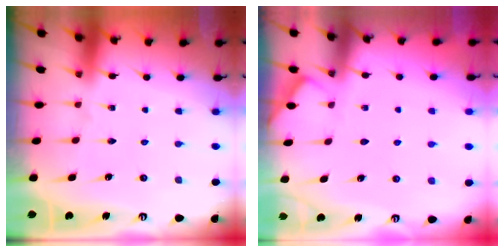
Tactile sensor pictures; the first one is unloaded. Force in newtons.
{"total": 2.5, "press": 2.4, "slide": 0.4}